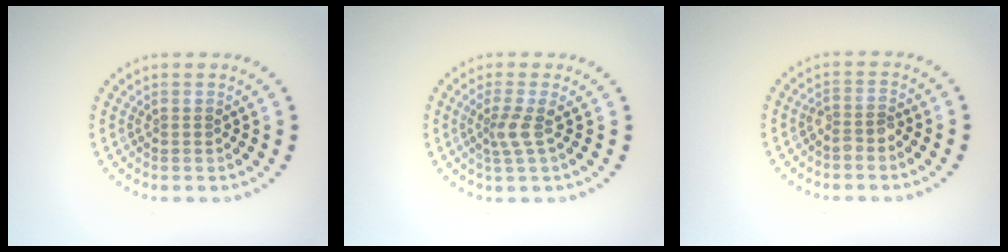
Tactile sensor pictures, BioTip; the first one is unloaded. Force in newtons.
{"total": 2.0, "press": 1.3, "slide": 1.5}
{"total": 1.5, "press": 1.2, "slide": 0.9}